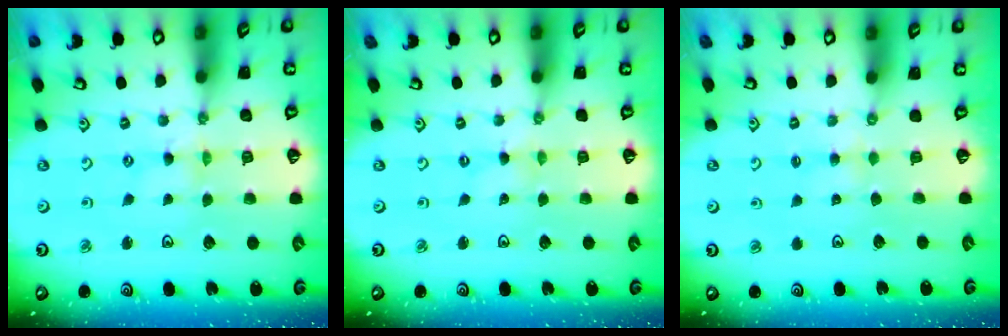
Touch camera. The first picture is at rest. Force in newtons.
{"total": 0.0}
{"total": 2.0, "press": 2.0, "slide": 0.3}